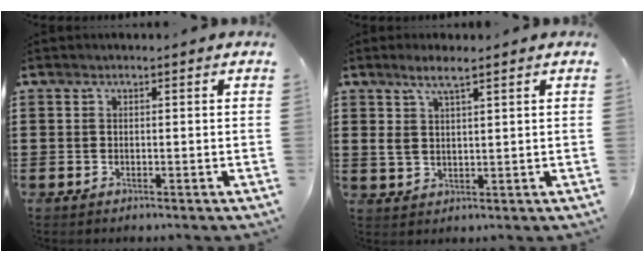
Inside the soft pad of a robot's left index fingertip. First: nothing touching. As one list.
[{"total": 4.2, "force": [2.2, 1.5, 3.3], "torque": [-0.069, 0.007, 0.038]}]